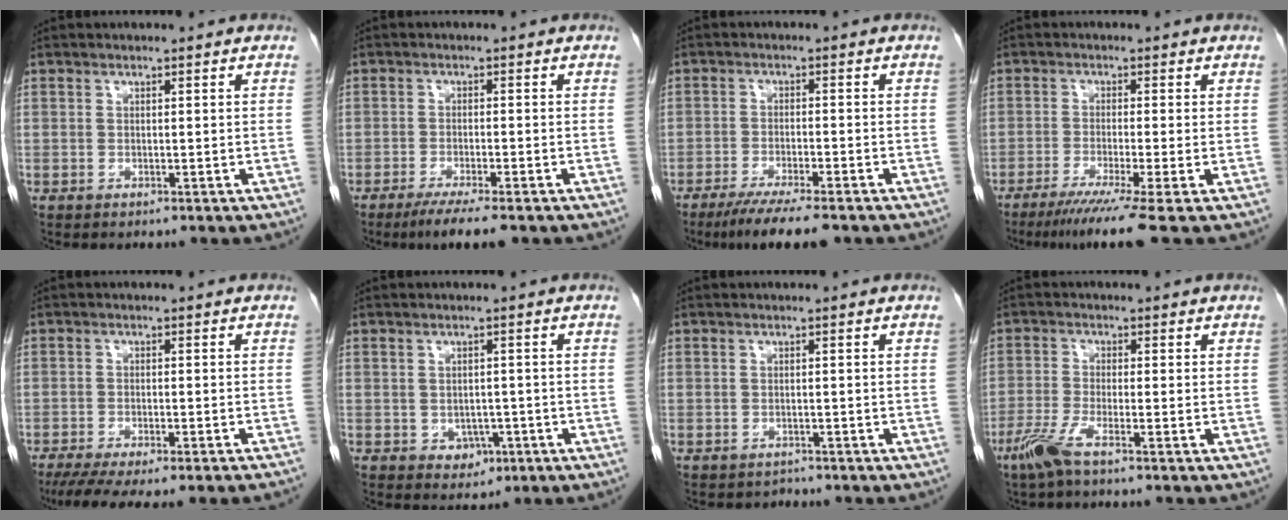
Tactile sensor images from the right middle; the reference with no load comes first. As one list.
[{"total": 5.5, "force": [-4.0, 0.3, 3.9], "torque": [-0.064, -0.014, -0.062]}, {"total": 8.1, "force": [-6.2, 0.7, 5.2], "torque": [-0.080, -0.018, -0.097]}, {"total": 8.2, "force": [-5.7, -1.8, 5.5], "torque": [-0.082, -0.029, -0.093]}, {"total": 12.4, "force": [-10.8, 0.6, 6.2], "torque": [-0.081, -0.026, -0.150]}, {"total": 3.0, "force": [-1.0, 2.4, 1.5], "torque": [-0.011, 0.005, -0.002]}, {"total": 1.1, "force": [-0.9, 0.4, -0.4], "torque": [0.001, -0.003, -0.016]}, {"total": 4.2, "force": [-2.8, 0.0, 3.1], "torque": [-0.070, -0.010, -0.065]}]